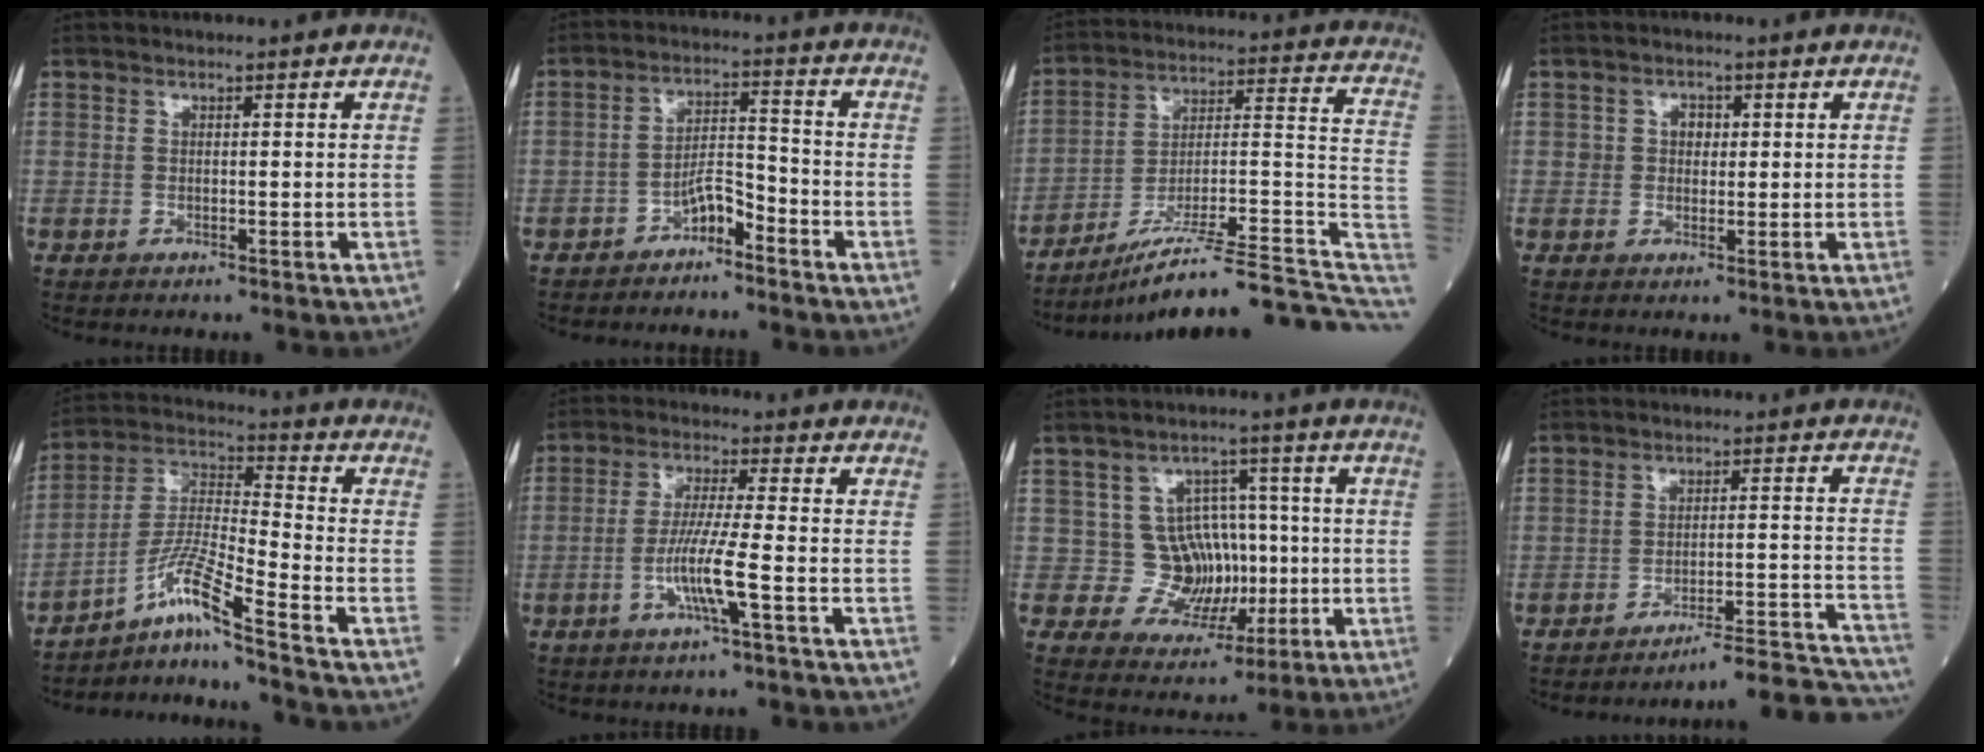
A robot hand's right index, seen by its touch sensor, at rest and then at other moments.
{"total": 4.5, "force": [-3.4, 1.3, 2.7], "torque": [-0.045, 0.012, -0.061]}
{"total": 22.0, "force": [-17.9, 1.3, 12.7], "torque": [-0.132, 0.028, -0.275]}
{"total": 2.3, "force": [0.5, 1.8, 1.4], "torque": [-0.023, 0.007, 0.008]}
{"total": 9.7, "force": [-7.3, -1.9, 6.1], "torque": [-0.135, -0.003, -0.135]}
{"total": 6.9, "force": [-2.5, -0.6, 6.4], "torque": [-0.127, -0.005, -0.051]}
{"total": 7.8, "force": [-0.1, 7.1, 3.2], "torque": [-0.032, 0.026, 0.011]}
{"total": 15.2, "force": [-15.0, -1.5, 2.3], "torque": [0.002, 0.016, -0.196]}